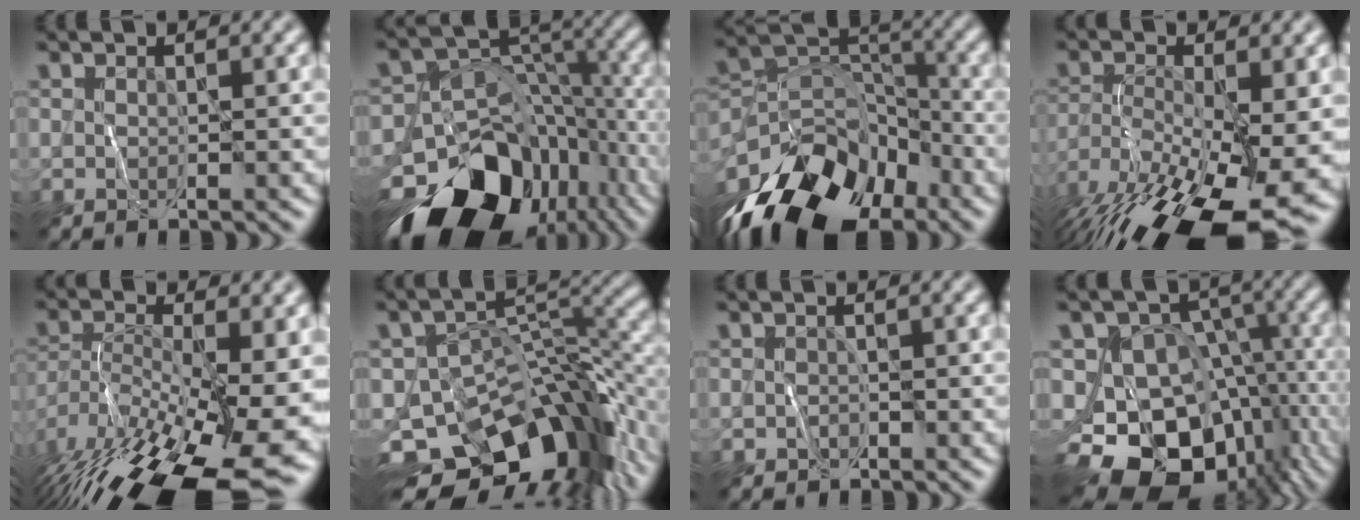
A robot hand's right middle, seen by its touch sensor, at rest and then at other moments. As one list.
[{"total": 15.9, "force": [-9.3, 10.6, 7.5], "torque": [-0.152, -0.017, -0.143]}, {"total": 13.6, "force": [-9.1, 7.2, 6.9], "torque": [-0.142, 0.008, -0.164]}, {"total": 15.1, "force": [-9.1, 4.7, 11.0], "torque": [-0.220, -0.033, -0.156]}, {"total": 18.9, "force": [-11.9, 6.3, 13.2], "torque": [-0.239, -0.022, -0.181]}, {"total": 13.5, "force": [-8.5, 6.8, 8.1], "torque": [-0.136, 0.000, -0.128]}, {"total": 0.7, "force": [-0.5, 0.5, 0.0], "torque": [0.002, -0.005, -0.011]}, {"total": 16.8, "force": [-9.2, 11.7, 7.7], "torque": [-0.141, -0.022, -0.120]}]